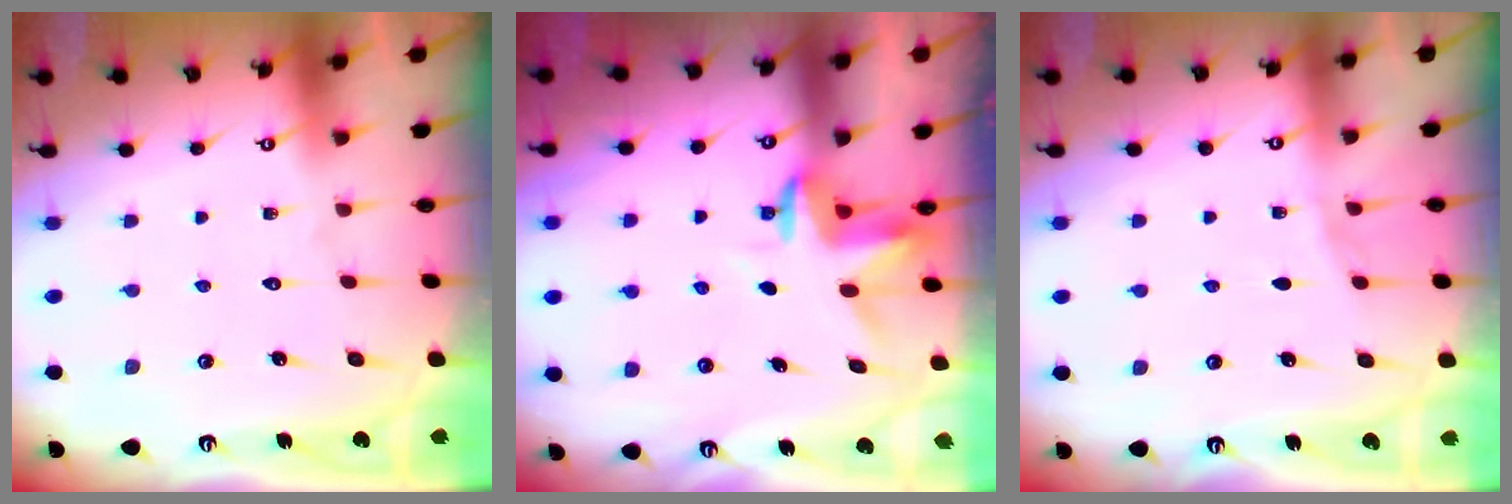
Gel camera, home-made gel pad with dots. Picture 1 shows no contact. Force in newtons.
{"total": 3.6, "press": 3.6, "slide": 0.2}
{"total": 5.0, "press": 4.2, "slide": 2.7}